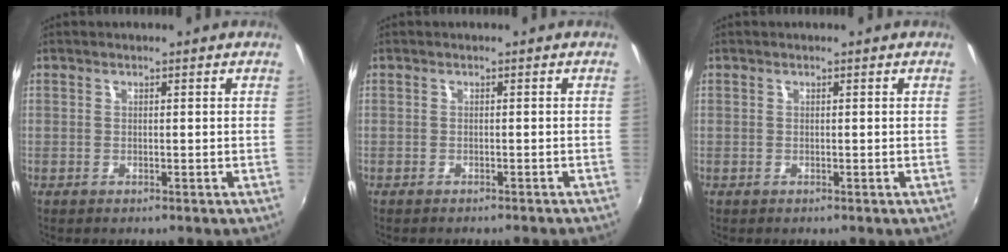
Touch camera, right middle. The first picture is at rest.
{"total": 2.7, "force": [-2.4, 0.4, 1.0], "torque": [-0.025, -0.013, -0.034]}
{"total": 0.0}